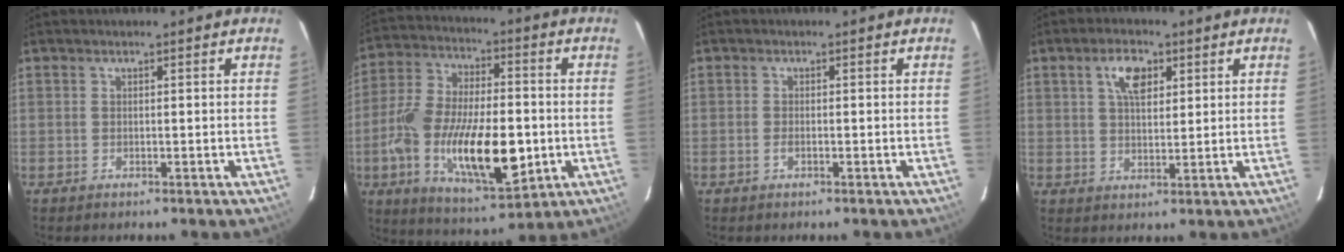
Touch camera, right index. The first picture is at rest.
{"total": 21.2, "force": [-4.8, 8.8, 18.7], "torque": [-0.374, -0.020, -0.077]}
{"total": 1.1, "force": [-0.5, 0.4, 0.9], "torque": [-0.020, -0.001, -0.009]}
{"total": 5.8, "force": [2.5, 2.9, 4.3], "torque": [-0.074, 0.013, 0.046]}